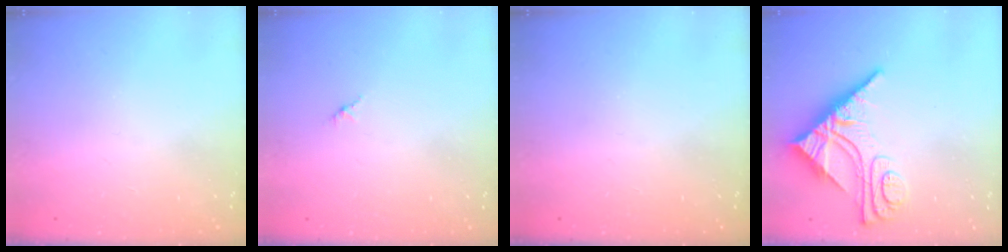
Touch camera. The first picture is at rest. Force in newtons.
{"total": 1.4, "press": 1.4, "slide": 0.4}
{"total": 0.0}
{"total": 11.8, "press": 11.7, "slide": 1.2}